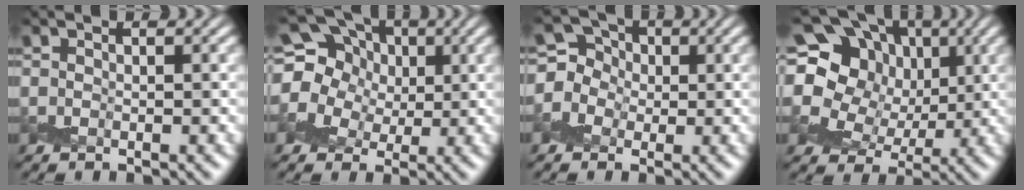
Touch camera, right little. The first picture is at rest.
{"total": 14.3, "force": [5.6, 11.3, 6.8], "torque": [-0.158, 0.037, 0.074]}
{"total": 3.7, "force": [0.1, 3.4, 1.5], "torque": [-0.018, 0.019, -0.019]}
{"total": 15.3, "force": [5.3, 12.1, 7.7], "torque": [-0.194, 0.051, 0.075]}